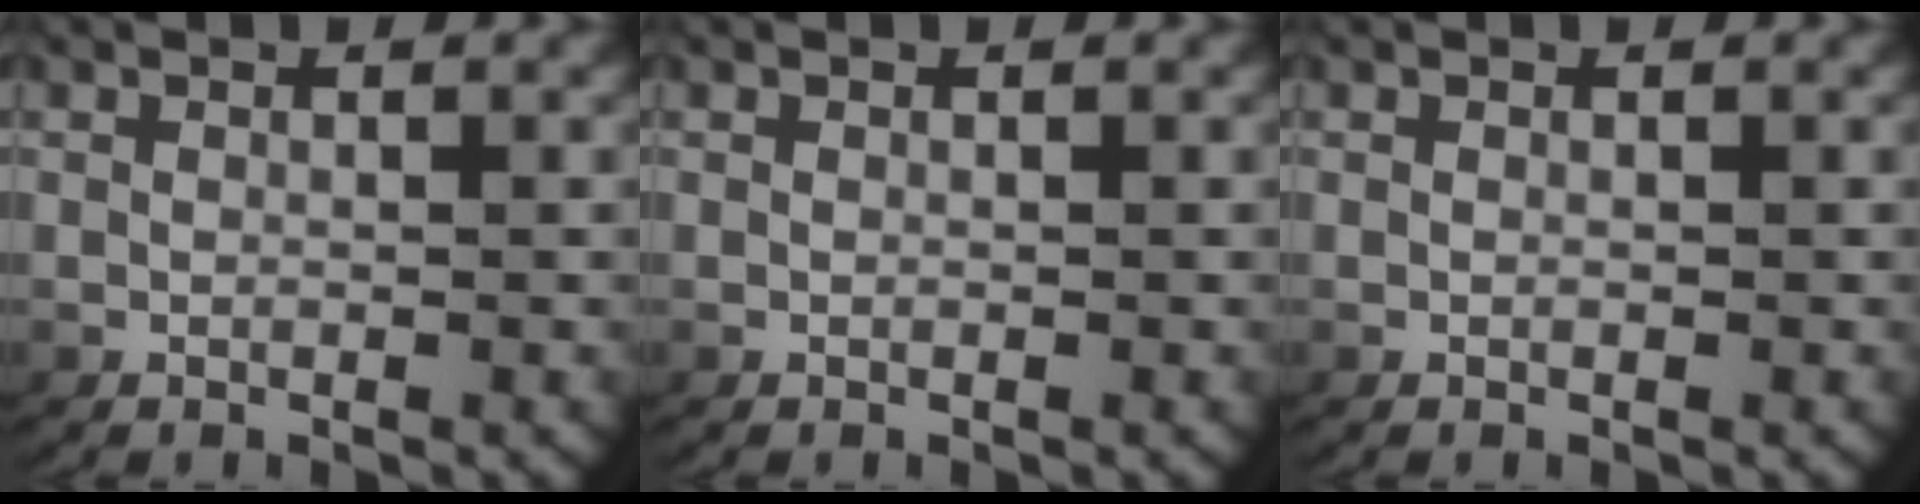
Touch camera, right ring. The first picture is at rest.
{"total": 0.0}
{"total": 0.0}